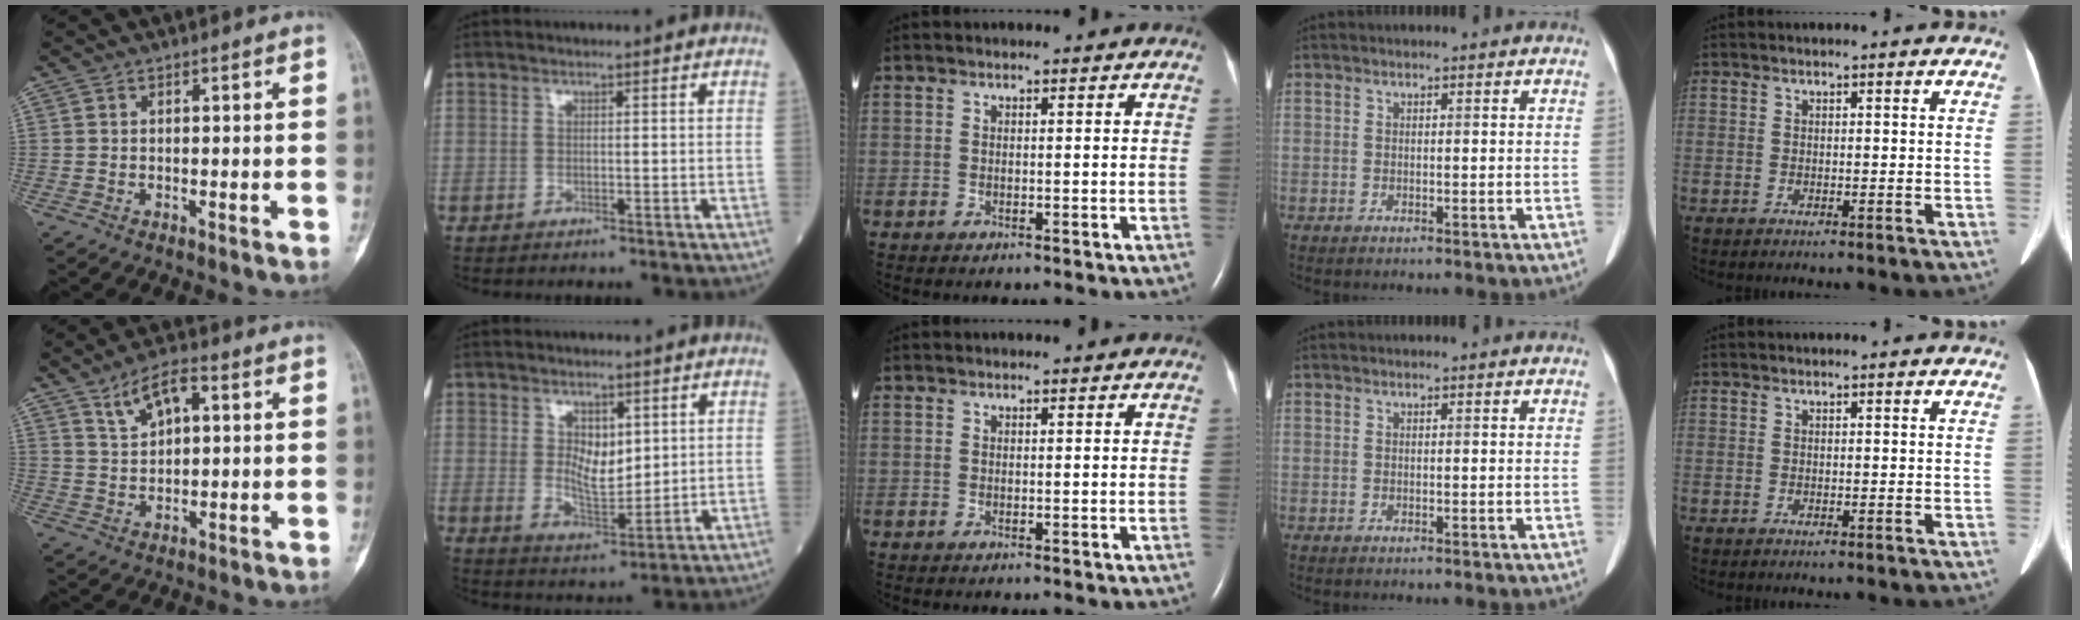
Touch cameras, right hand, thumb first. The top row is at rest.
{"thumb": {"total": 6.8, "force": [3.0, 3.1, 5.3], "torque": [-0.085, -0.004, 0.057]}, "index": {"total": 5.9, "force": [1.6, 2.9, 4.9], "torque": [-0.086, -0.002, 0.036]}}